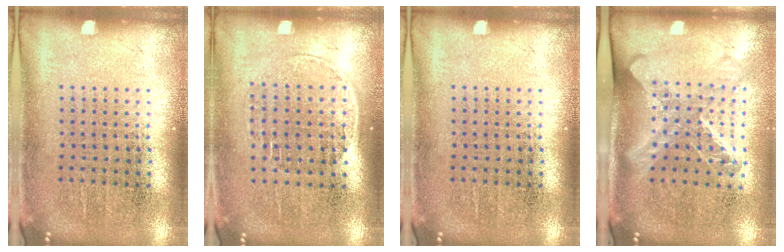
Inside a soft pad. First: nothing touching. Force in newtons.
{"total": 1.2, "press": 1.0, "slide": 0.7}
{"total": 0.0}
{"total": 1.6, "press": 1.3, "slide": 1.0}